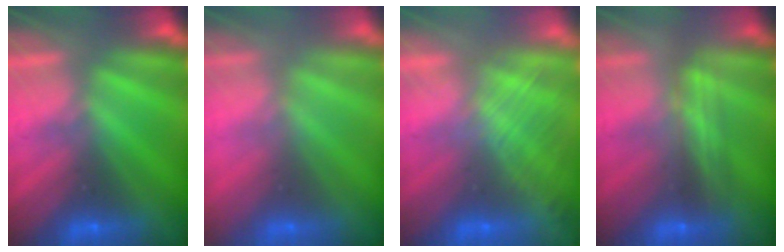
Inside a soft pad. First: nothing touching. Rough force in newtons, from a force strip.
{"total": 2.7}
{"total": 2.9}
{"total": 2.5}